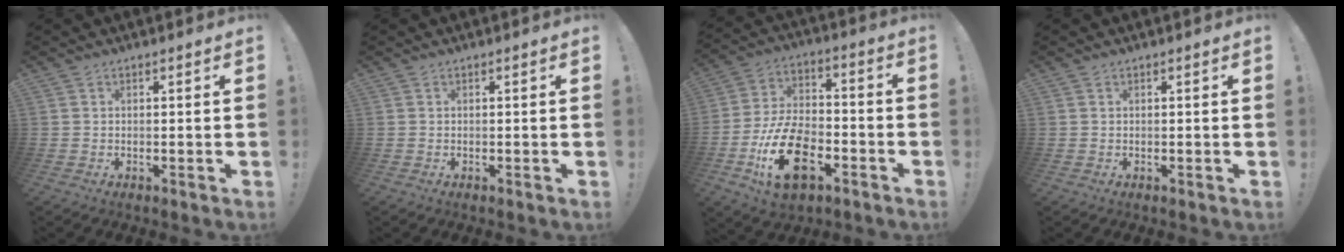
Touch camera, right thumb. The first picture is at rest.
{"total": 0.0}
{"total": 20.4, "force": [-8.4, 12.0, 14.2], "torque": [-0.261, 0.055, -0.133]}
{"total": 0.0}